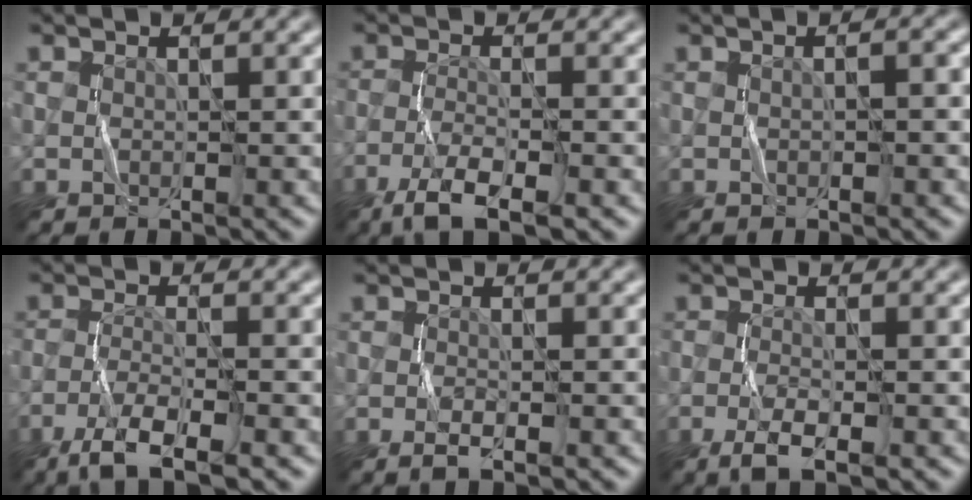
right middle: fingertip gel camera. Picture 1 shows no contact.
{"total": 4.6, "force": [-3.1, 0.9, 3.3], "torque": [-0.065, -0.005, -0.063]}
{"total": 1.6, "force": [0.3, 0.6, 1.5], "torque": [-0.010, -0.002, -0.003]}
{"total": 5.1, "force": [-3.5, 1.0, 3.6], "torque": [-0.068, -0.005, -0.071]}
{"total": 1.5, "force": [-0.8, 0.3, 1.3], "torque": [-0.025, -0.001, -0.016]}
{"total": 3.0, "force": [-1.7, 0.6, 2.4], "torque": [-0.050, -0.001, -0.037]}